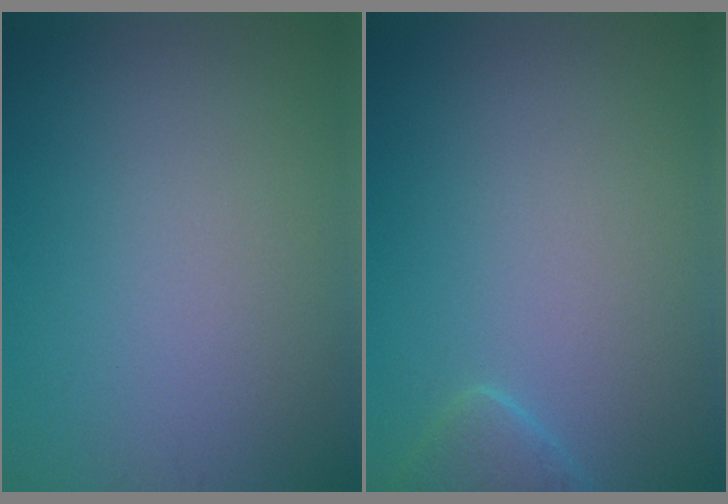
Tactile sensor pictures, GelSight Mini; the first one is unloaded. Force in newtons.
{"total": 1.9, "press": 1.9, "slide": 0.2}